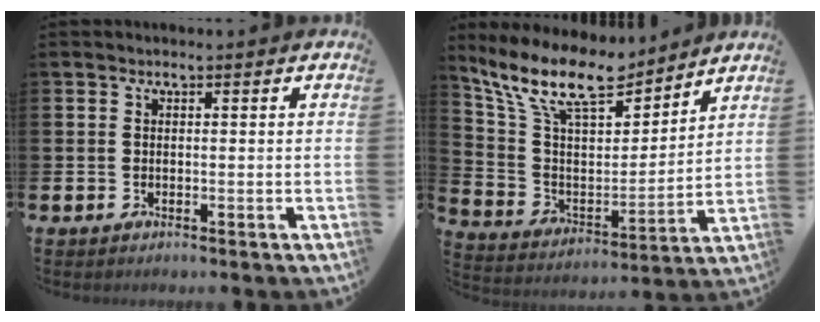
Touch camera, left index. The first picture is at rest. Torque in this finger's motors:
{"motor_torque": [1.23, -0.90, 0.72, 0.21]}